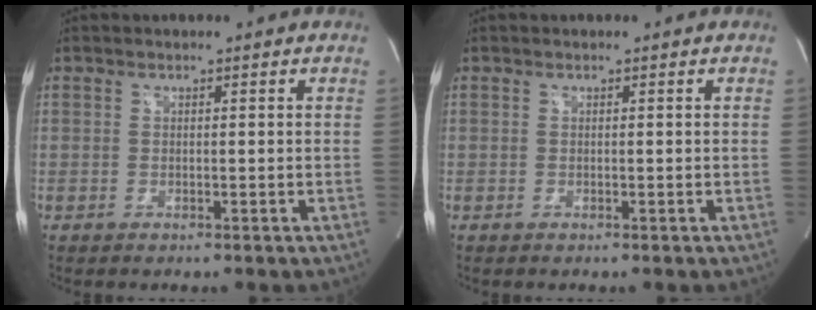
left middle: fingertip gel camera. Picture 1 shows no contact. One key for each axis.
{"total": 0.0}